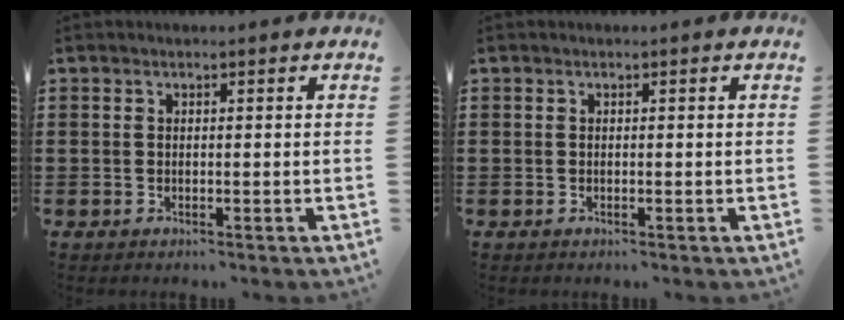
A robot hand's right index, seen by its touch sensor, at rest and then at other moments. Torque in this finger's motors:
{"motor_torque": [0.12, 0.13, 0.00, 0.01]}